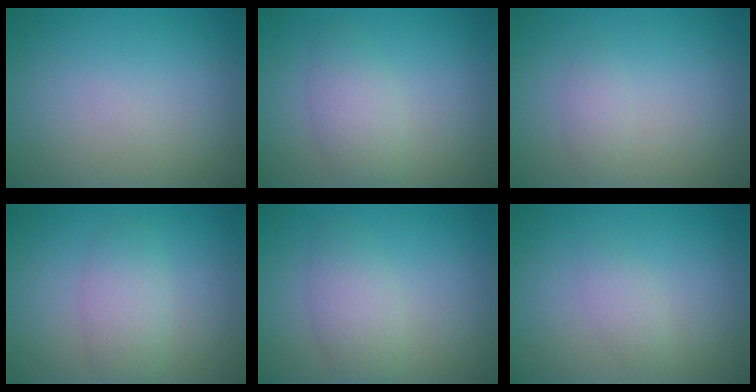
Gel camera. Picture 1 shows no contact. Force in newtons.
{"total": 2.7, "press": 2.7, "slide": 0.1}
{"total": 1.1, "press": 1.1, "slide": 0.1}
{"total": 2.9, "press": 2.9, "slide": 0.1}
{"total": 2.7, "press": 2.7, "slide": 0.1}
{"total": 1.4, "press": 1.4, "slide": 0.0}